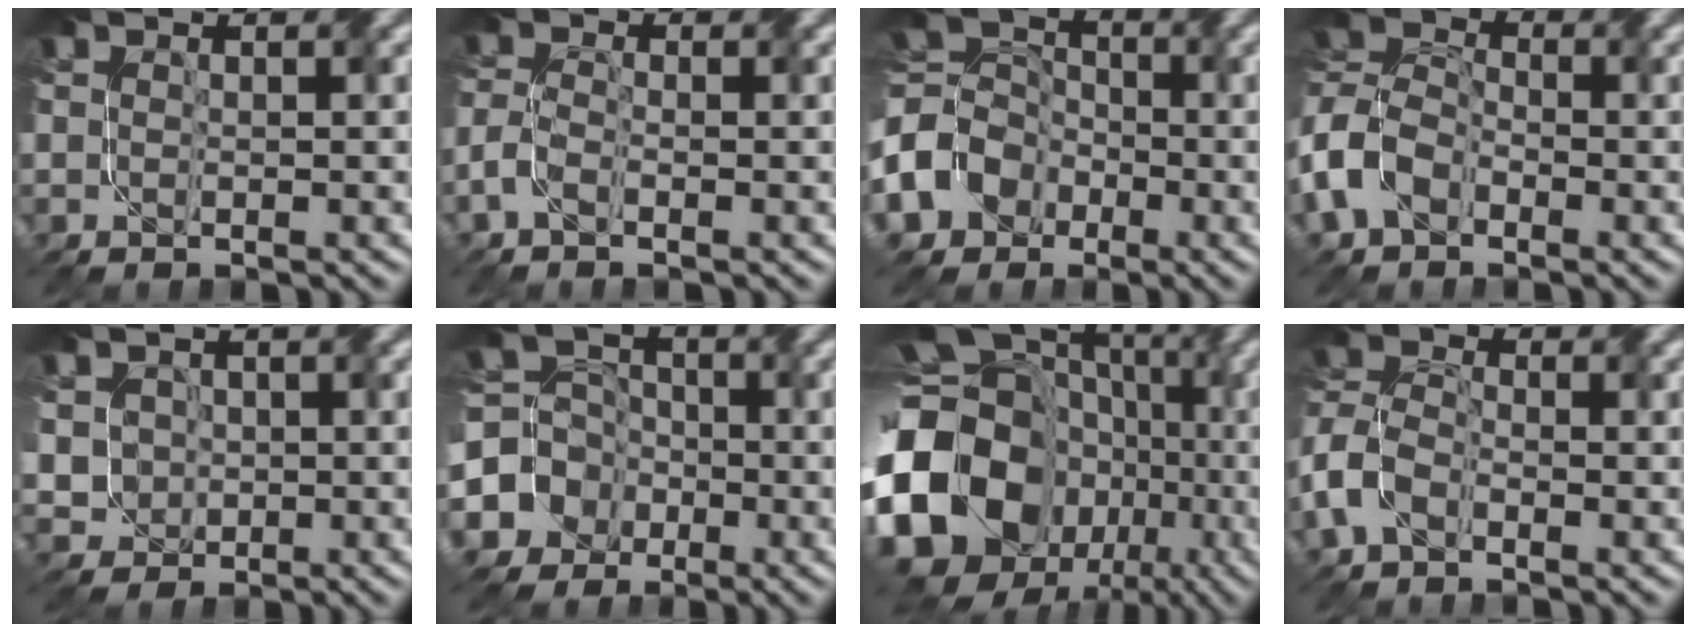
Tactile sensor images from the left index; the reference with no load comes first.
{"total": 2.1, "force": [-1.5, 0.6, 1.4], "torque": [-0.037, 0.007, -0.038]}
{"total": 6.0, "force": [-2.7, 4.9, 2.3], "torque": [-0.056, 0.018, -0.071]}
{"total": 5.9, "force": [-2.9, 3.8, 3.4], "torque": [-0.075, 0.012, -0.076]}
{"total": 3.0, "force": [0.2, 2.8, 0.9], "torque": [-0.025, 0.008, 0.007]}
{"total": 7.1, "force": [-3.0, 6.1, 1.7], "torque": [-0.046, 0.007, -0.079]}
{"total": 20.8, "force": [-4.3, 17.4, 10.5], "torque": [-0.215, -0.017, -0.107]}
{"total": 4.6, "force": [-2.5, 2.6, 2.9], "torque": [-0.068, 0.014, -0.063]}